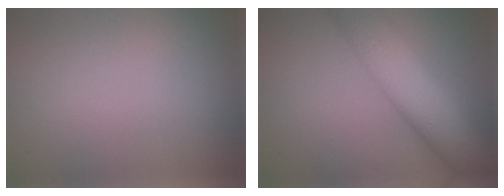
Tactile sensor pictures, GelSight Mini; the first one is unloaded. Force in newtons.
{"total": 8.4, "press": 8.4, "slide": 0.3}